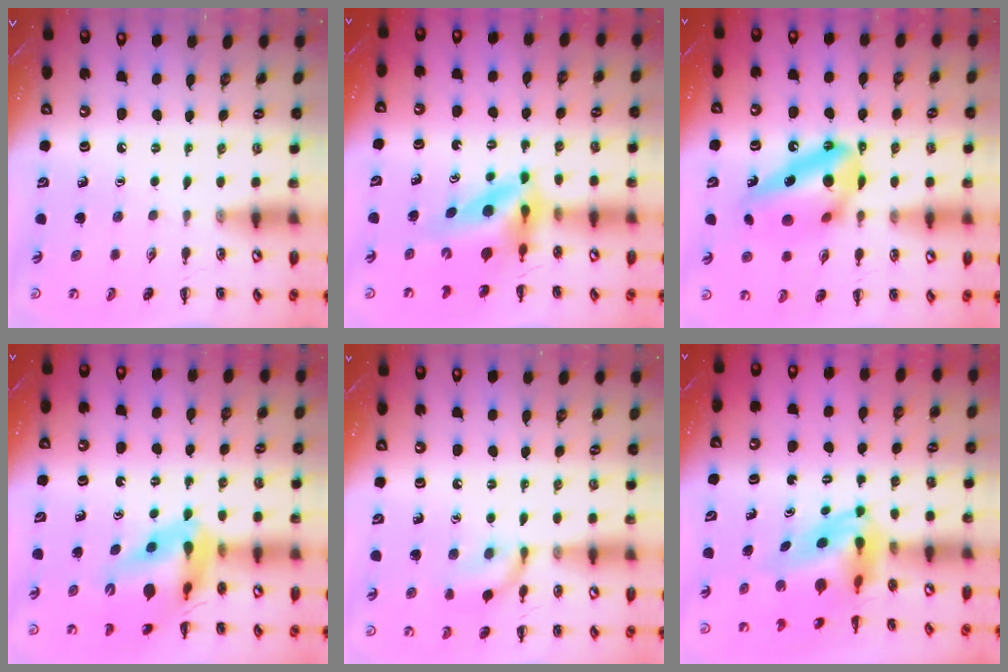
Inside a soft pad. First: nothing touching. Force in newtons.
{"total": 8.3, "press": 7.9, "slide": 2.6}
{"total": 16.2, "press": 16.2, "slide": 0.3}
{"total": 12.2, "press": 11.7, "slide": 3.4}
{"total": 10.0, "press": 10.0, "slide": 0.5}
{"total": 6.0, "press": 5.7, "slide": 1.9}